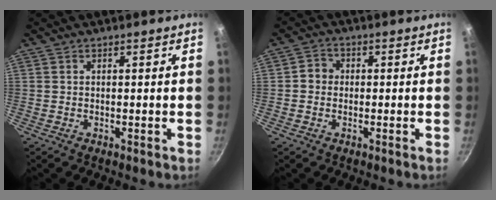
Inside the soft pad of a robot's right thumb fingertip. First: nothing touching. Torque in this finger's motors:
{"motor_torque": [-0.29, 0.56, 0.41, -0.31, -0.02]}